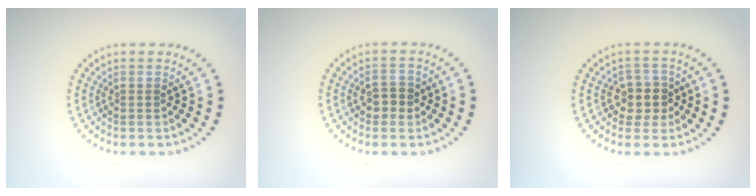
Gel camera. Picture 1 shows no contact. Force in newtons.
{"total": 2.1, "press": 2.0, "slide": 0.3}
{"total": 2.6, "press": 2.3, "slide": 1.1}